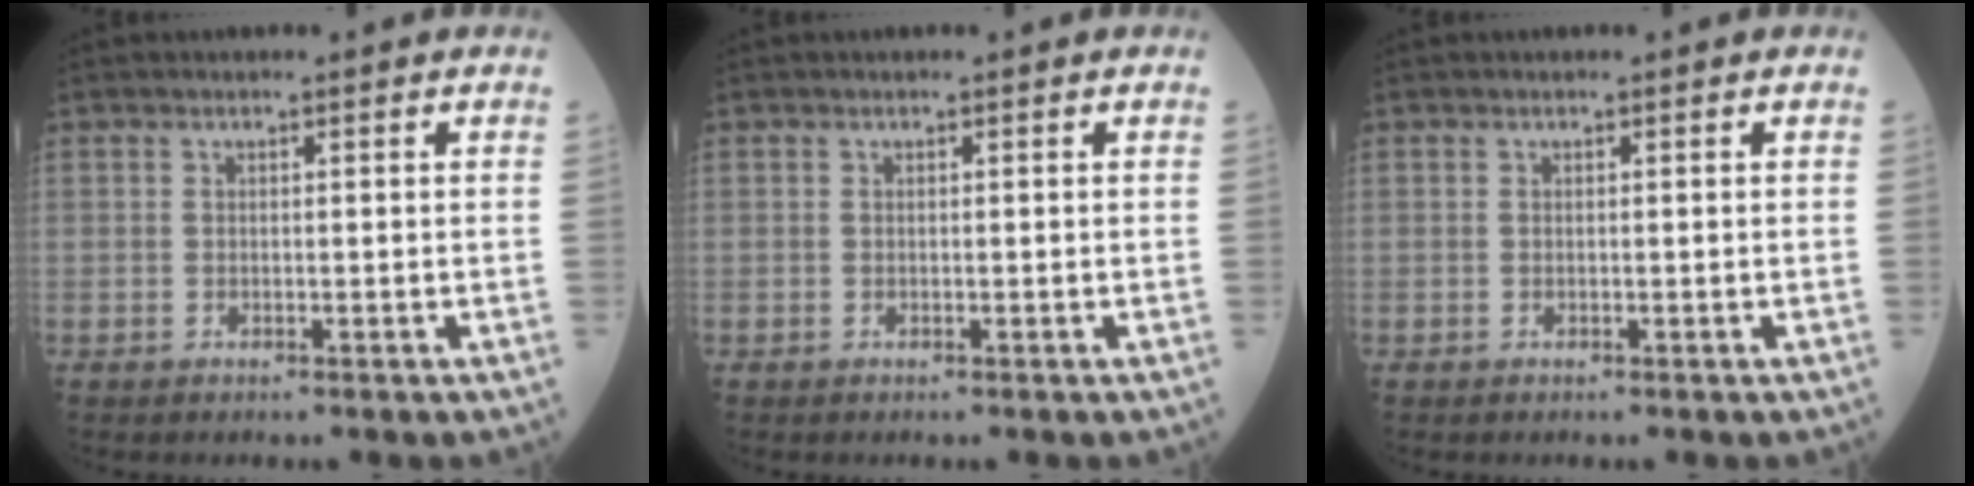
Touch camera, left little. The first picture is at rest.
{"total": 0.0}
{"total": 0.0}